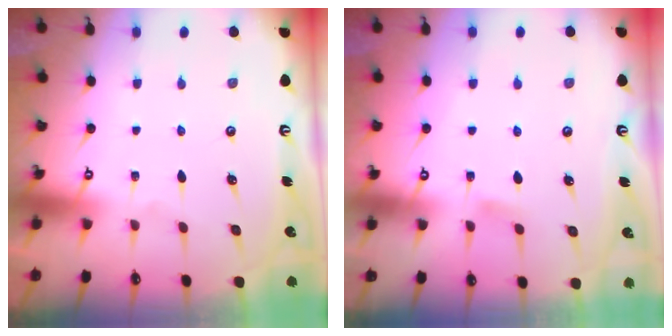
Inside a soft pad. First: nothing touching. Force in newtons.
{"total": 3.3, "press": 3.2, "slide": 0.5}